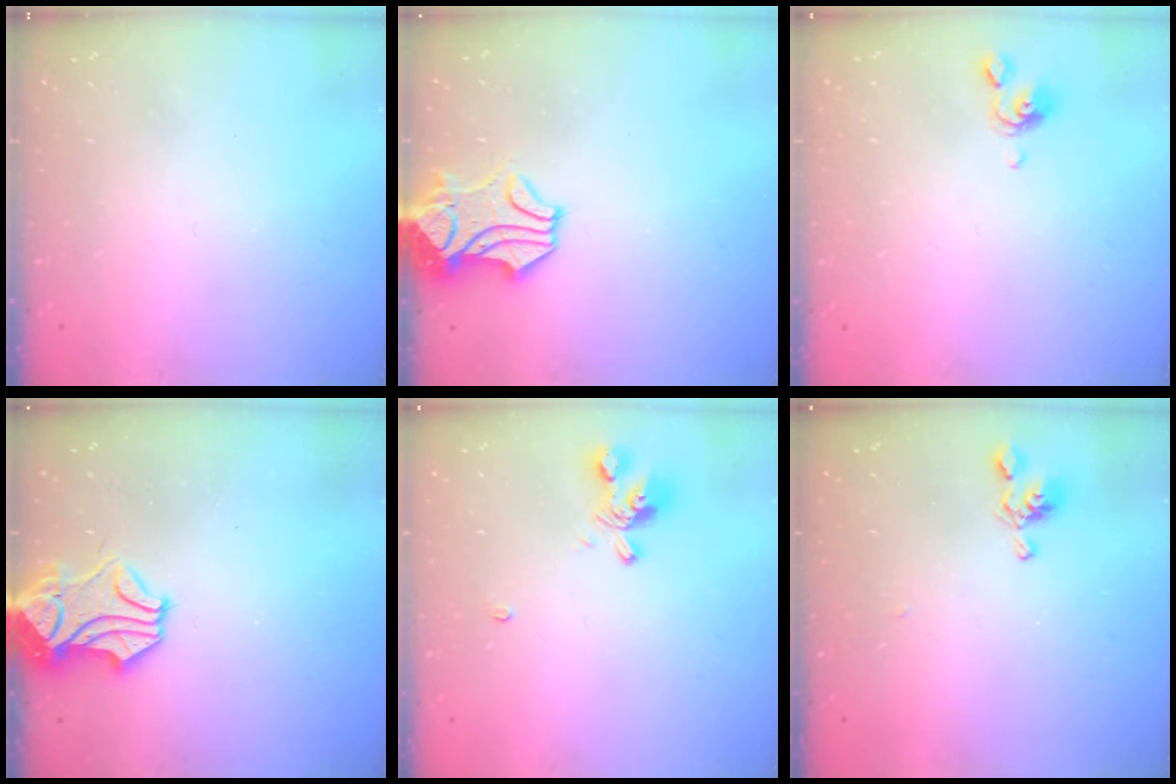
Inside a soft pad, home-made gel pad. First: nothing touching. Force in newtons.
{"total": 1.9, "press": 1.4, "slide": 1.3}
{"total": 2.3, "press": 2.3, "slide": 0.6}
{"total": 2.0, "press": 1.3, "slide": 1.5}
{"total": 3.3, "press": 3.0, "slide": 1.2}
{"total": 6.5, "press": 6.5, "slide": 0.4}